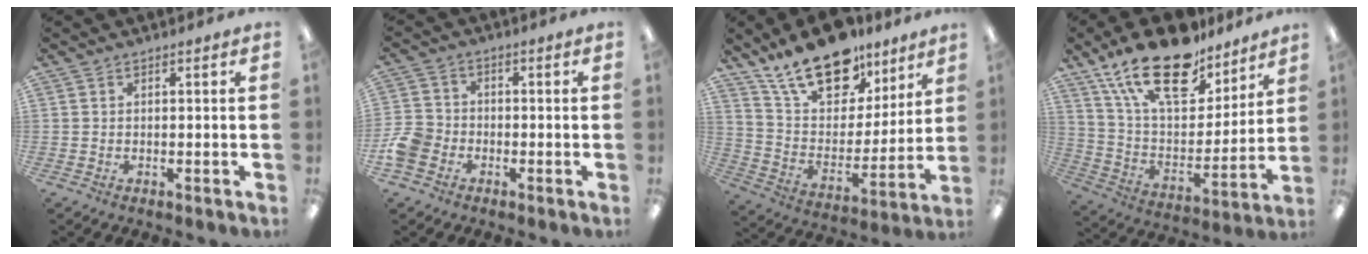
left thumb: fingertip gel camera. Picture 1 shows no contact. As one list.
[{"total": 7.0, "force": [-2.7, 5.6, 3.1], "torque": [-0.075, 0.020, -0.050]}, {"total": 20.0, "force": [14.8, 9.8, 9.1], "torque": [-0.165, -0.091, 0.265]}, {"total": 22.1, "force": [15.3, 10.1, 12.3], "torque": [-0.229, -0.088, 0.272]}]